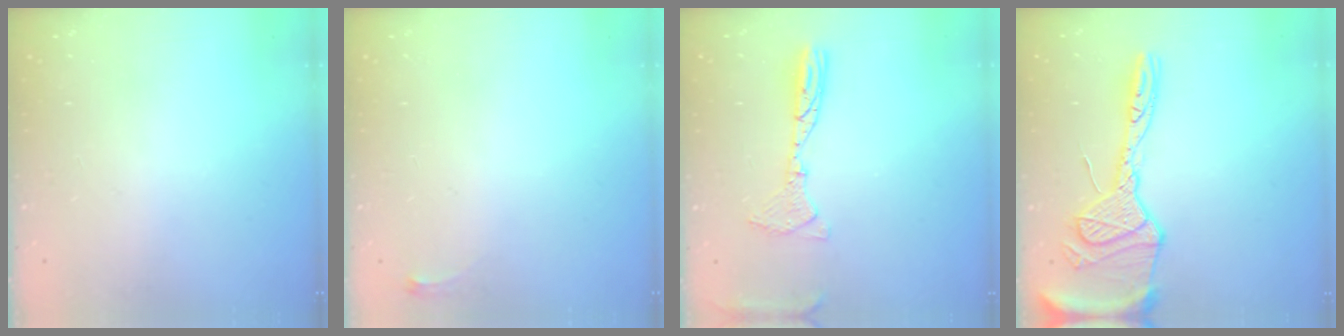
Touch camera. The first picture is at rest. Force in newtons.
{"total": 2.8, "press": 2.8, "slide": 0.4}
{"total": 10.6, "press": 10.4, "slide": 2.2}
{"total": 17.8, "press": 17.7, "slide": 1.7}